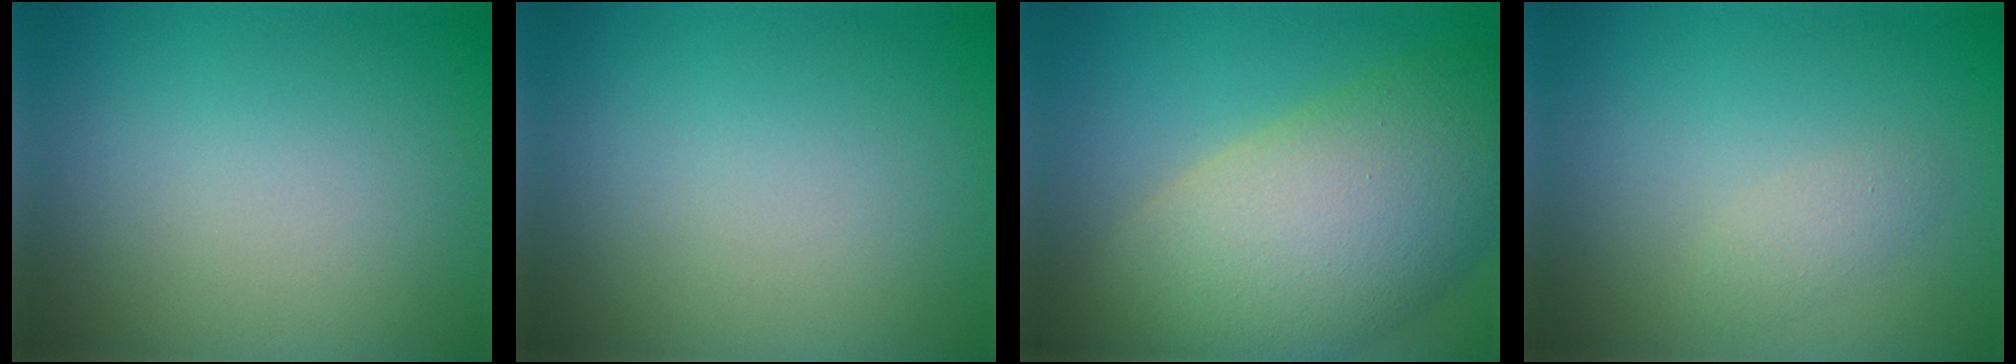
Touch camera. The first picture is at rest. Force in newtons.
{"total": 0.0}
{"total": 13.2, "press": 13.1, "slide": 1.2}
{"total": 1.3, "press": 1.3, "slide": 0.0}